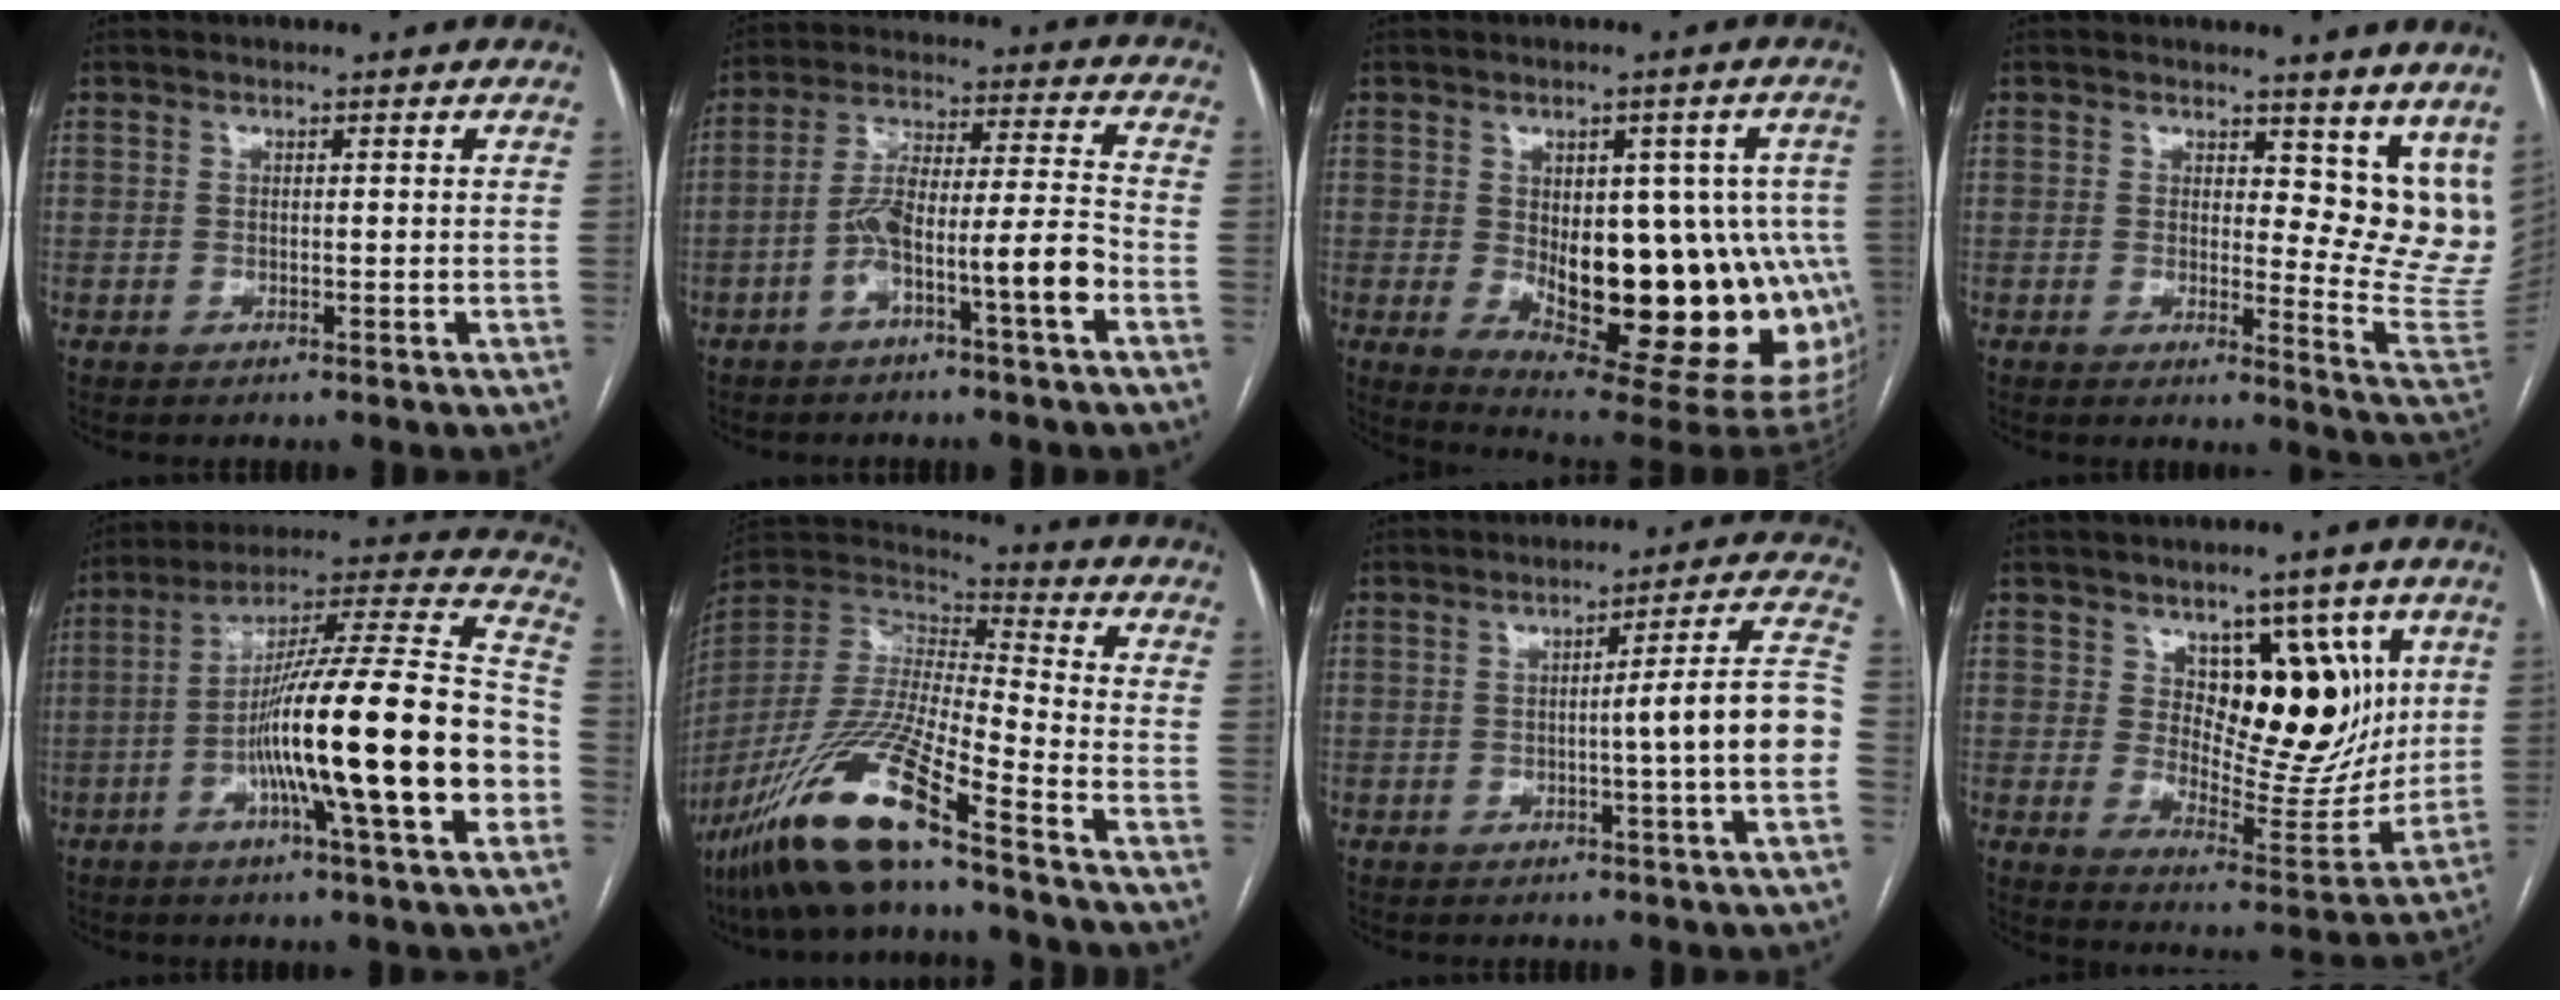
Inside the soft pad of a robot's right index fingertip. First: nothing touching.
{"total": 10.8, "force": [-4.9, 0.5, 9.6], "torque": [-0.170, 0.031, -0.085]}
{"total": 22.1, "force": [-3.3, 9.5, 19.7], "torque": [-0.195, 0.013, -0.017]}
{"total": 12.0, "force": [9.4, 4.9, 5.6], "torque": [-0.040, -0.033, 0.089]}
{"total": 24.6, "force": [-6.6, 0.7, 23.7], "torque": [-0.340, 0.002, -0.117]}
{"total": 18.8, "force": [-12.9, 0.9, 13.7], "torque": [-0.300, -0.040, -0.247]}
{"total": 10.2, "force": [-1.8, -1.2, 9.9], "torque": [-0.127, 0.018, -0.029]}
{"total": 13.8, "force": [5.2, 7.2, 10.6], "torque": [-0.135, 0.001, 0.097]}